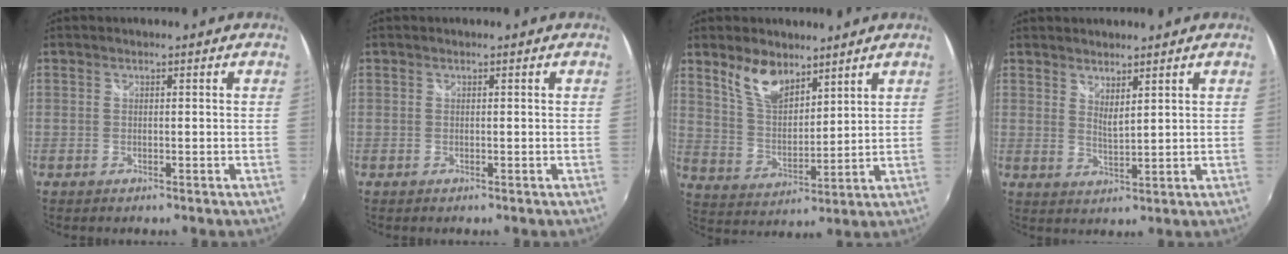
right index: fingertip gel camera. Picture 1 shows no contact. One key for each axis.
{"total": 0.0}
{"total": 9.4, "fx": 6.5, "fy": 4.4, "fz": 5.2, "tx": -0.096, "ty": 0.010, "tz": 0.130}
{"total": 3.3, "fx": 2.8, "fy": 0.6, "fz": 1.8, "tx": -0.030, "ty": -0.004, "tz": 0.045}